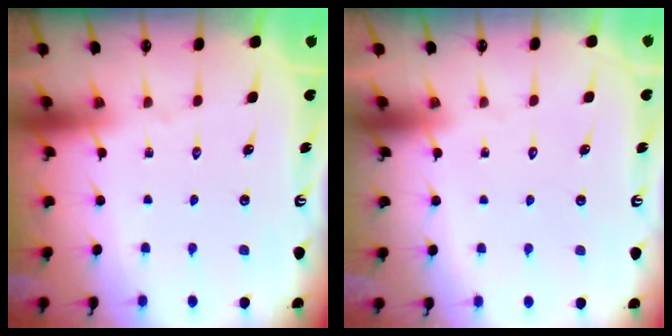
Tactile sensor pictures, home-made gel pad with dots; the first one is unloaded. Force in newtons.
{"total": 1.6, "press": 1.6, "slide": 0.1}